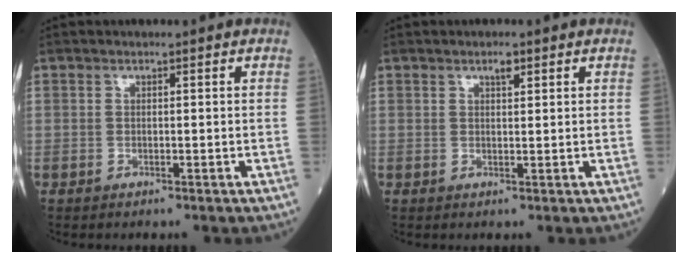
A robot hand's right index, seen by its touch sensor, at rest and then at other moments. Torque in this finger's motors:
{"motor_torque": [0.05, 0.03, 0.04, 0.03]}